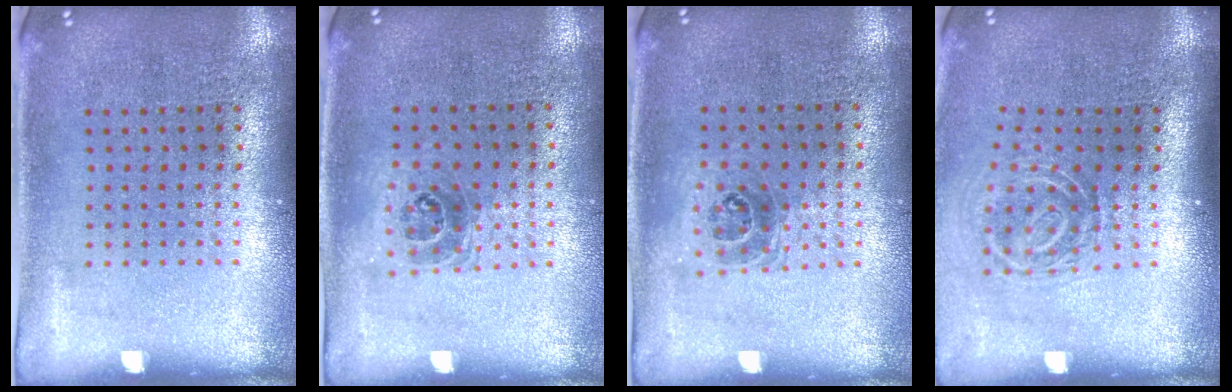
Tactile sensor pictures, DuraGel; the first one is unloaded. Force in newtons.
{"total": 1.1, "press": 0.9, "slide": 0.6}
{"total": 1.1, "press": 0.9, "slide": 0.6}
{"total": 1.9, "press": 1.2, "slide": 1.5}